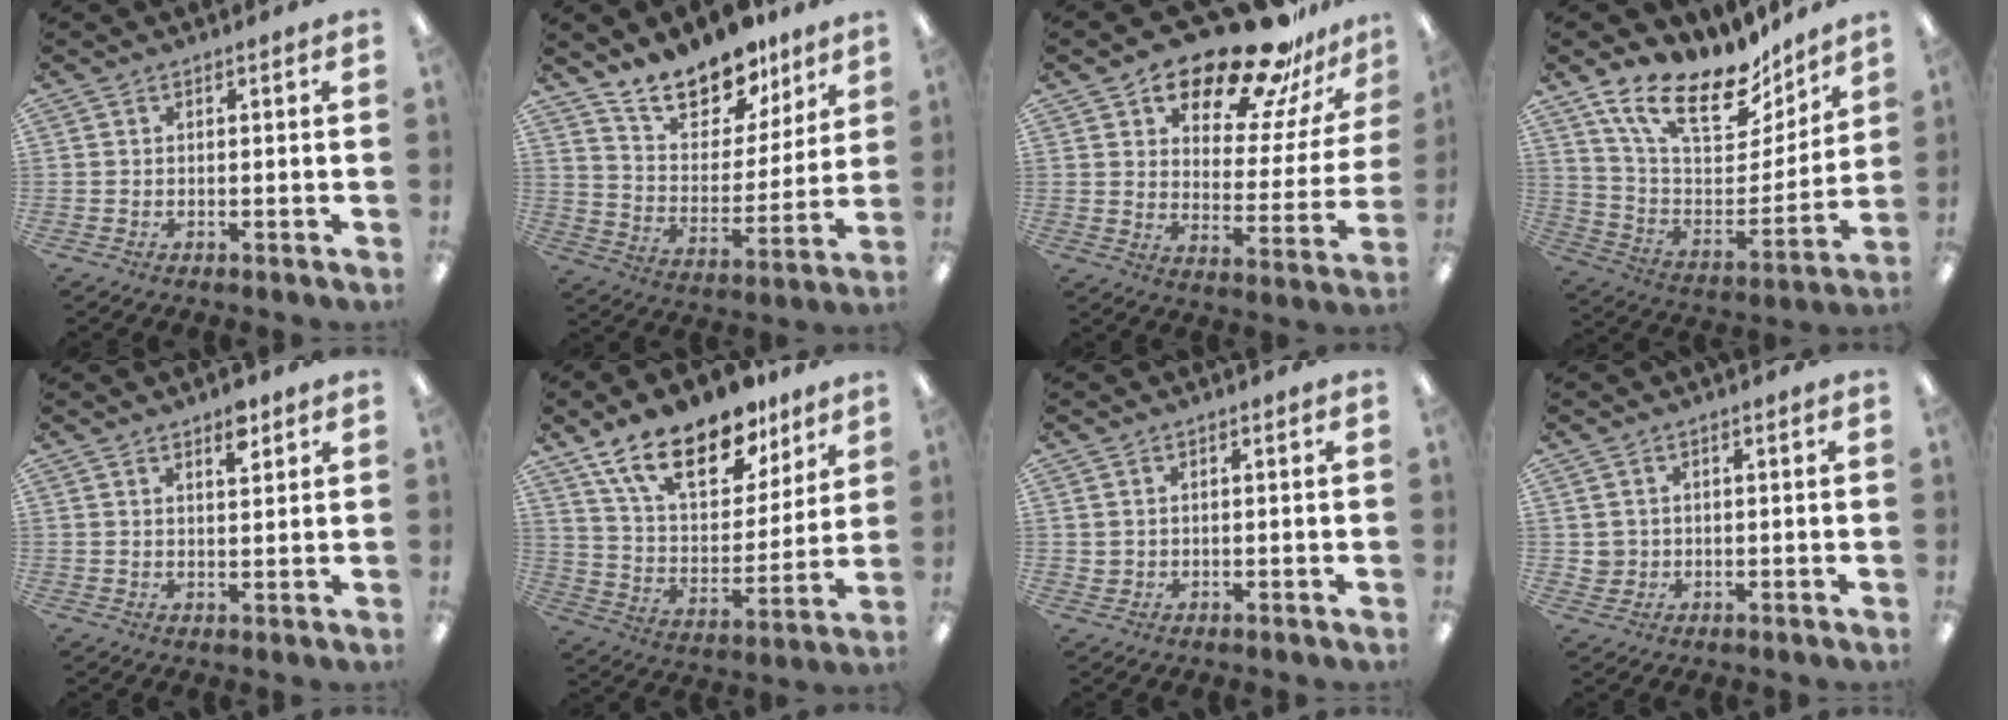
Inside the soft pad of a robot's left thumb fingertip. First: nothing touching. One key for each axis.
{"total": 16.0, "fx": 13.3, "fy": 7.0, "fz": 5.4, "tx": -0.096, "ty": -0.098, "tz": 0.241}
{"total": 21.7, "fx": 18.0, "fy": 7.1, "fz": 9.9, "tx": -0.149, "ty": -0.128, "tz": 0.300}
{"total": 19.9, "fx": 14.2, "fy": 8.6, "fz": 11.0, "tx": -0.193, "ty": -0.097, "tz": 0.252}
{"total": 4.3, "fx": 3.1, "fy": 1.6, "fz": 2.5, "tx": -0.023, "ty": -0.015, "tz": 0.049}
{"total": 20.9, "fx": 14.5, "fy": 9.5, "fz": 11.6, "tx": -0.208, "ty": -0.079, "tz": 0.257}
{"total": 1.3, "fx": 0.7, "fy": 1.1, "fz": 0.0, "tx": -0.001, "ty": 0.003, "tz": 0.012}
{"total": 2.6, "fx": 0.7, "fy": 2.5, "fz": 0.1, "tx": -0.007, "ty": 0.004, "tz": 0.012}